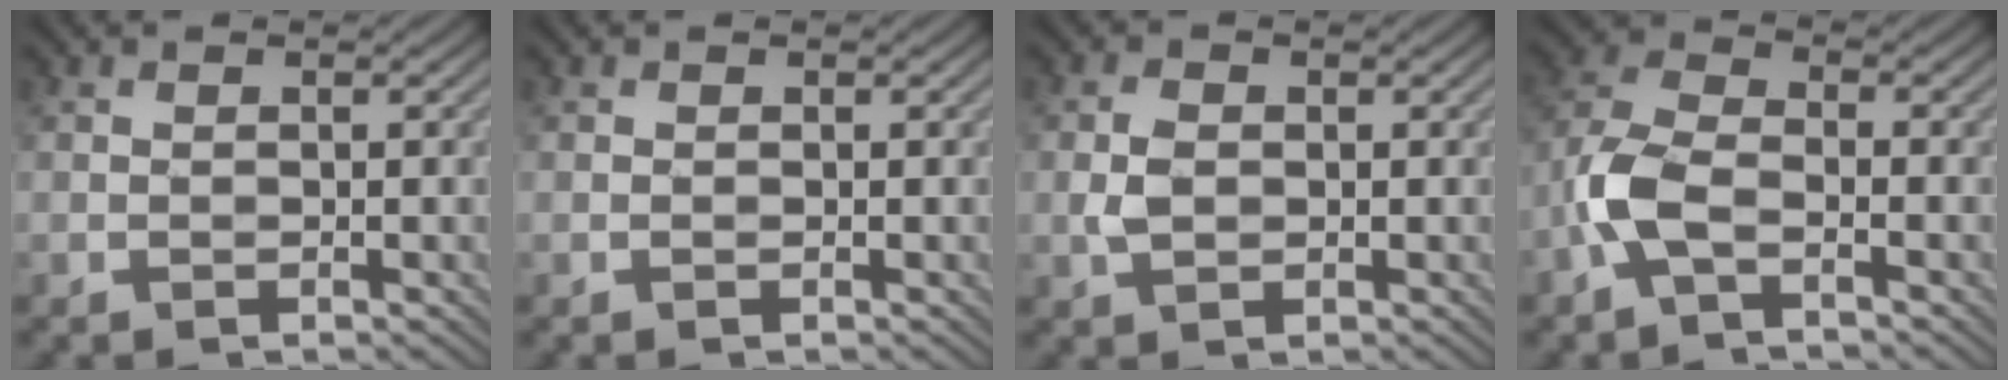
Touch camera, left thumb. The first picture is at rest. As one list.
[{"total": 0.0}, {"total": 2.4, "force": [0.0, 1.7, 1.7], "torque": [-0.043, 0.002, -0.001]}, {"total": 5.6, "force": [-2.5, 2.3, 4.4], "torque": [-0.109, 0.006, -0.065]}]